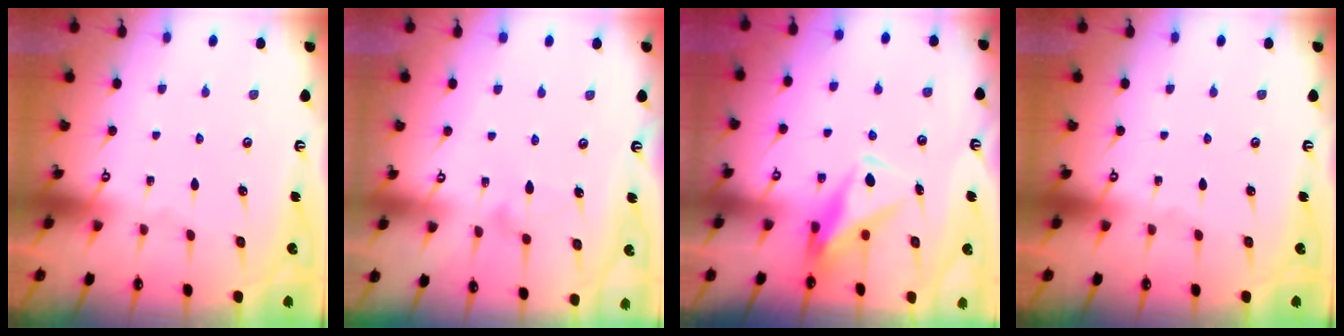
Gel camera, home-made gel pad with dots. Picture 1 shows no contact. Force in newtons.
{"total": 7.6, "press": 7.6, "slide": 0.4}
{"total": 10.7, "press": 10.6, "slide": 1.0}
{"total": 0.0}